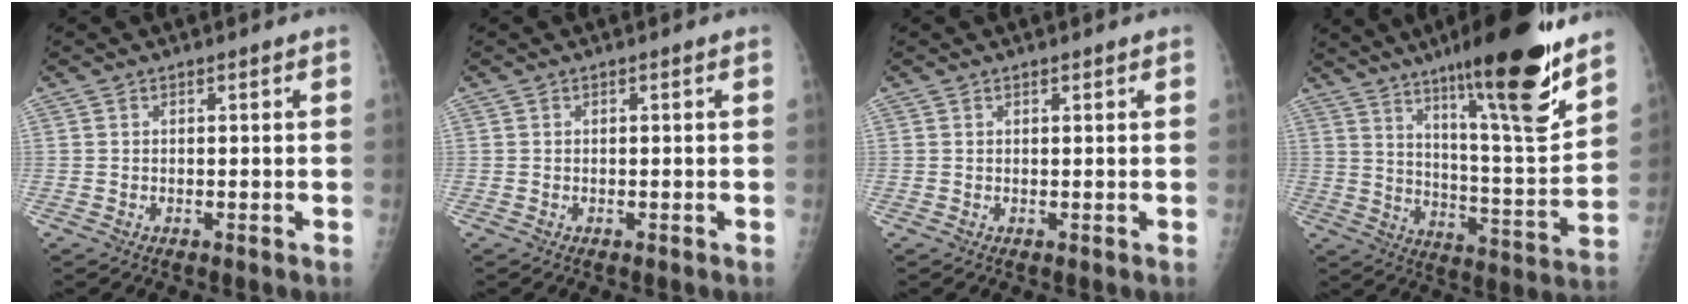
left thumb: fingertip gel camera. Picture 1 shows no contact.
{"total": 0.0}
{"total": 0.5, "force": [0.5, 0.2, 0.1], "torque": [-0.005, -0.004, 0.008]}
{"total": 22.4, "force": [14.9, 2.9, 16.4], "torque": [-0.227, -0.078, 0.239]}